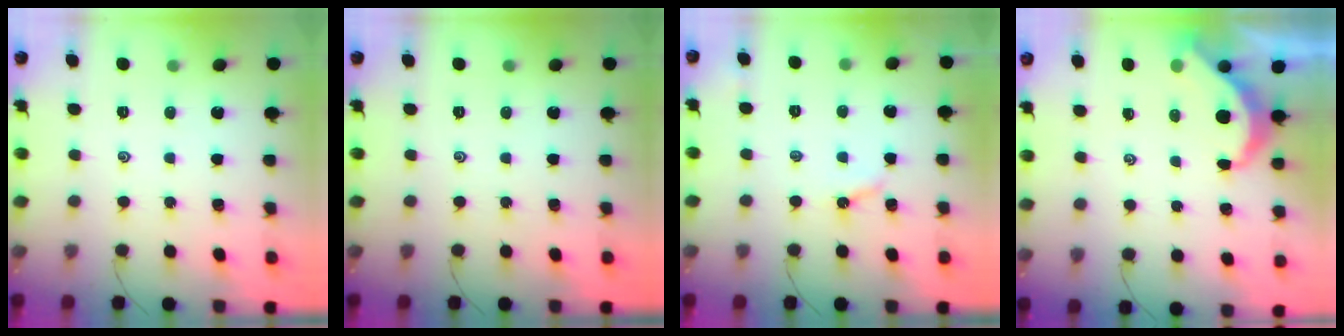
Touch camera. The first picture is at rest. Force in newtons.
{"total": 0.0}
{"total": 4.0, "press": 4.0, "slide": 0.3}
{"total": 4.9, "press": 4.9, "slide": 0.3}